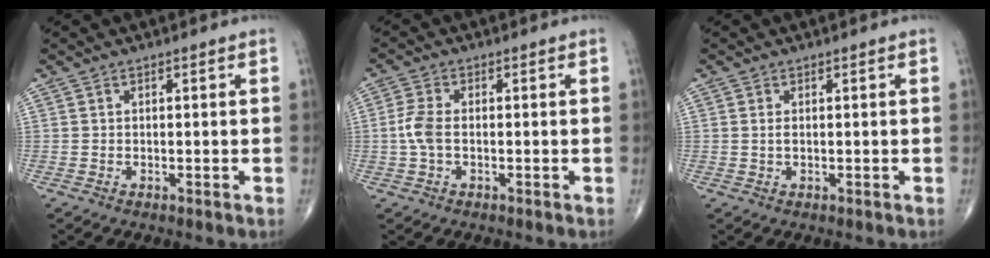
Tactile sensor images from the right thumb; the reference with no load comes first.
{"total": 4.2, "force": [-0.4, 2.2, 3.5], "torque": [-0.091, 0.009, -0.013]}
{"total": 0.9, "force": [0.2, 0.4, 0.8], "torque": [-0.013, -0.001, 0.004]}